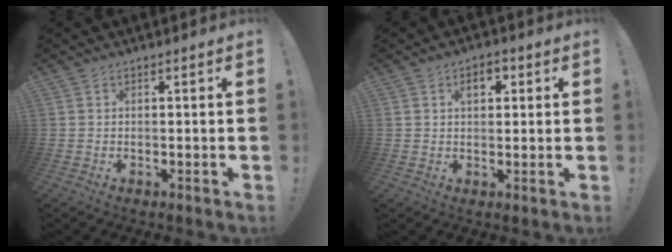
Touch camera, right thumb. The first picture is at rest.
{"total": 4.6, "force": [1.7, 2.8, 3.3], "torque": [-0.041, 0.001, 0.023]}